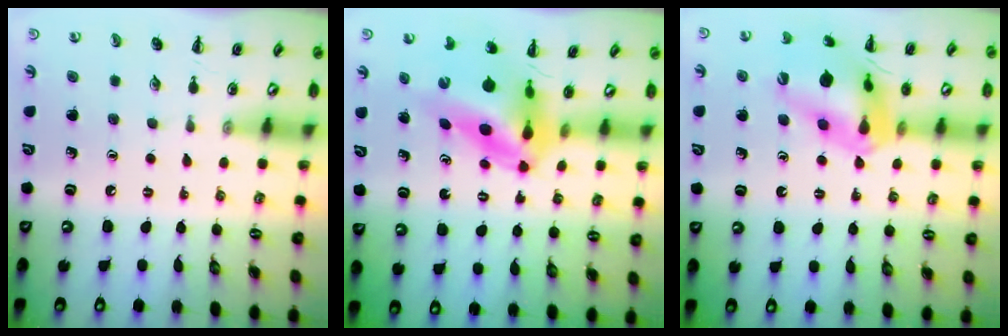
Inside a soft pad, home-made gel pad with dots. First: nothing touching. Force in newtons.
{"total": 9.5, "press": 9.0, "slide": 3.2}
{"total": 17.5, "press": 17.4, "slide": 1.9}